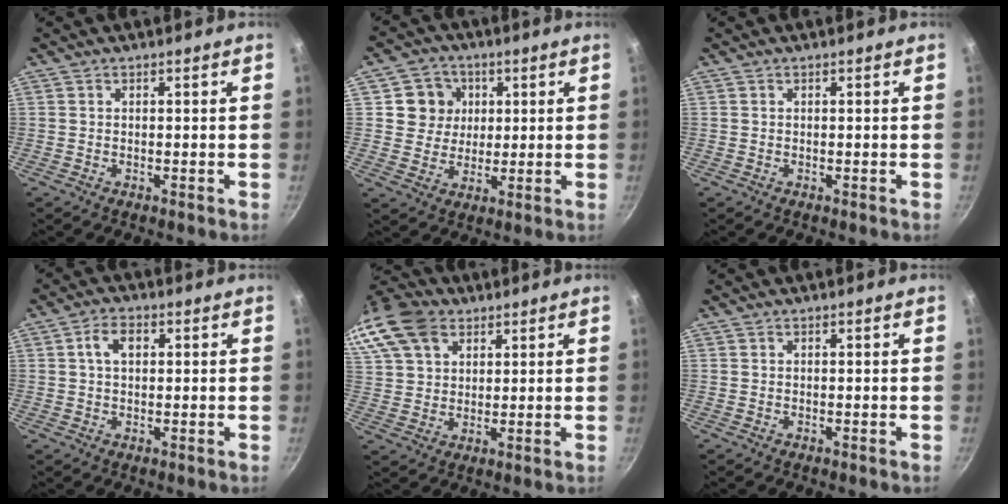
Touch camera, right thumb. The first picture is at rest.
{"total": 7.9, "force": [2.1, 7.4, 2.0], "torque": [0.007, 0.004, 0.031]}
{"total": 0.0}
{"total": 4.4, "force": [1.0, 2.8, 3.3], "torque": [-0.047, 0.008, 0.016]}
{"total": 21.4, "force": [10.6, 15.0, 11.0], "torque": [-0.268, 0.041, 0.199]}
{"total": 0.0}